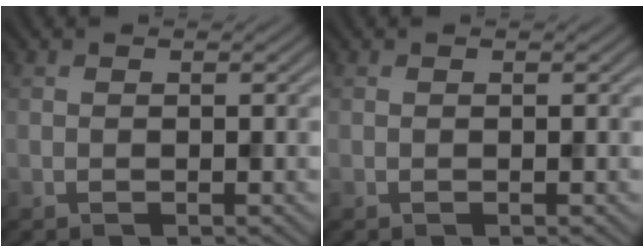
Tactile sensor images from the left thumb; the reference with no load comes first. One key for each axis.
{"total": 0.0}